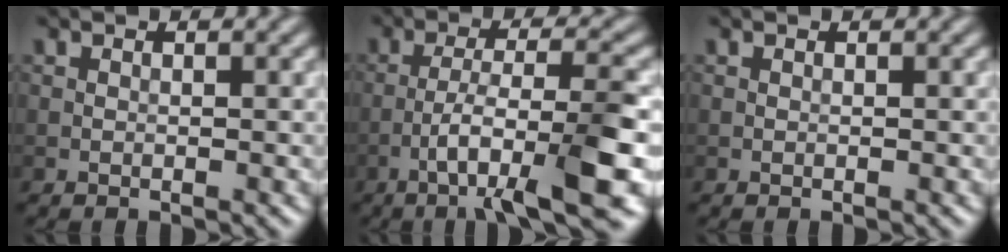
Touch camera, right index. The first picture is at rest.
{"total": 8.5, "force": [-3.5, 1.6, 7.5], "torque": [-0.124, 0.006, -0.058]}
{"total": 0.0}